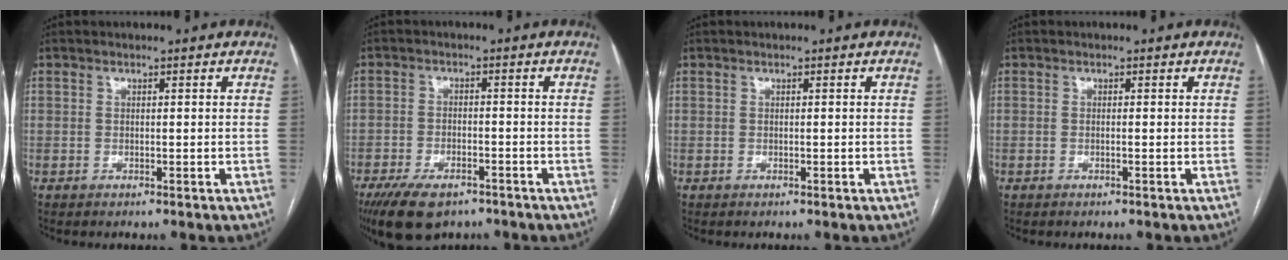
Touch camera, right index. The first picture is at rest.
{"total": 9.4, "force": [-6.8, 4.0, 5.2], "torque": [-0.094, -0.009, -0.111]}
{"total": 0.0}
{"total": 0.0}